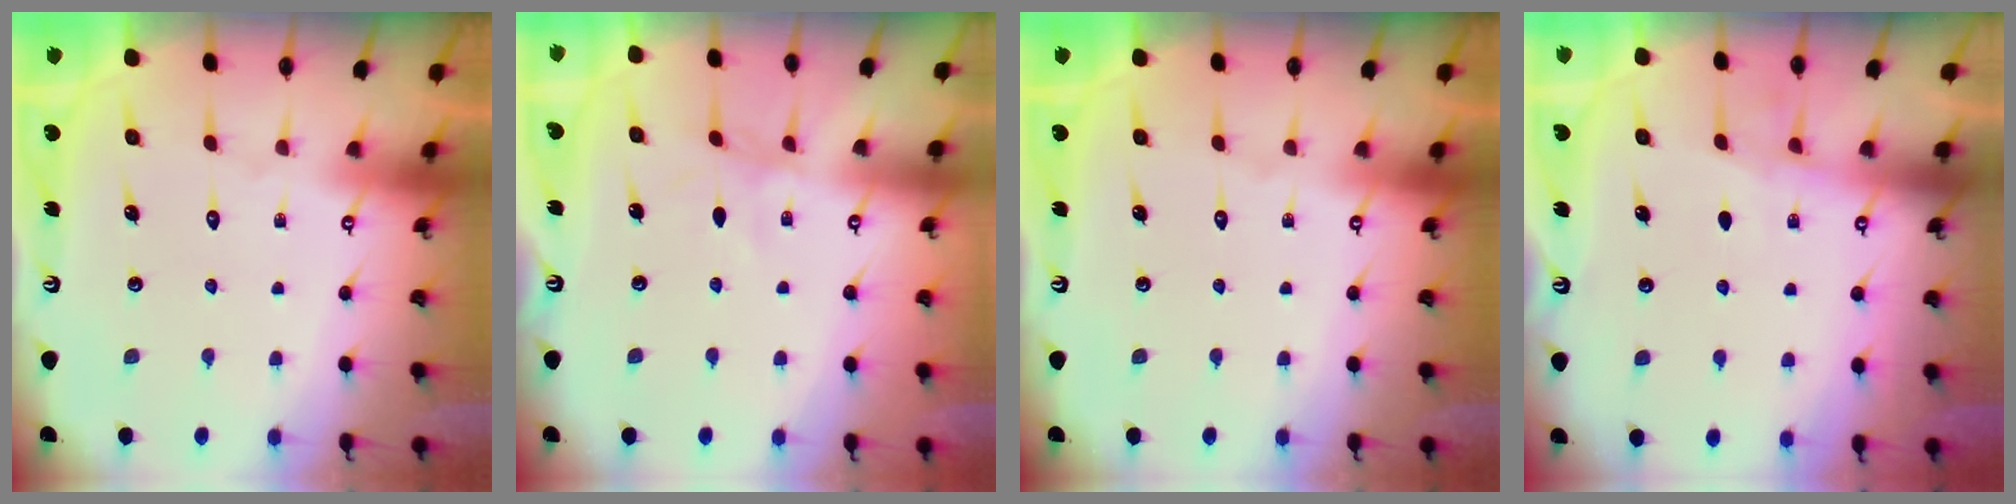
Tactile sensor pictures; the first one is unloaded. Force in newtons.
{"total": 3.8, "press": 3.8, "slide": 0.5}
{"total": 0.0}
{"total": 3.5, "press": 3.5, "slide": 0.5}